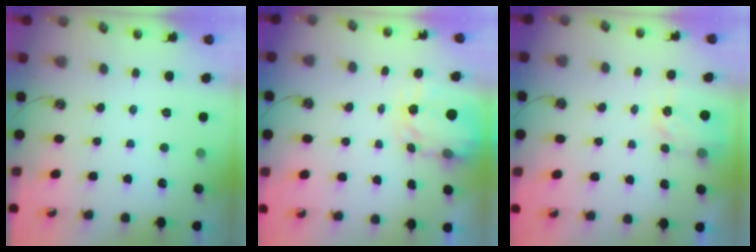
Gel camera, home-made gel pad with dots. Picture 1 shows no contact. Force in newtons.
{"total": 3.3, "press": 3.3, "slide": 0.4}
{"total": 3.2, "press": 3.1, "slide": 0.5}